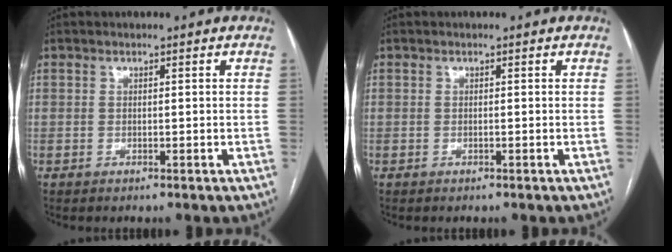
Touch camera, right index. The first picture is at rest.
{"total": 0.0}